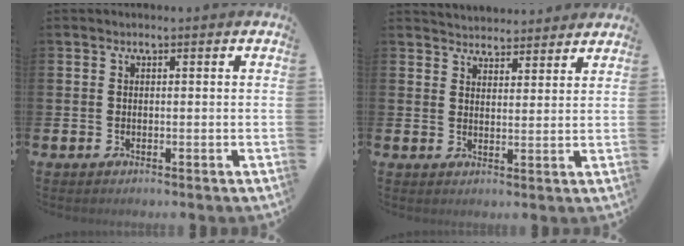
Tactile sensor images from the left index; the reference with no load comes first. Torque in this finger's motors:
{"motor_torque": [0.89, -1.25, 0.55, 0.12]}